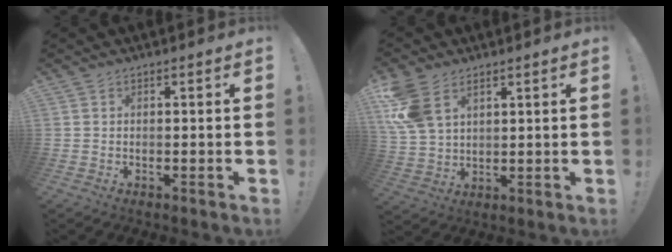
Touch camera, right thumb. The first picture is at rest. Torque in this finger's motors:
{"motor_torque": [-0.06, 0.74, 0.82, 0.71, 0.11]}